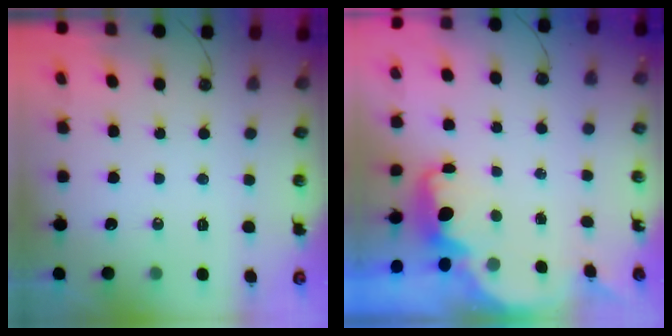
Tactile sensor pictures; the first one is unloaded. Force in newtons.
{"total": 2.2, "press": 2.1, "slide": 0.6}